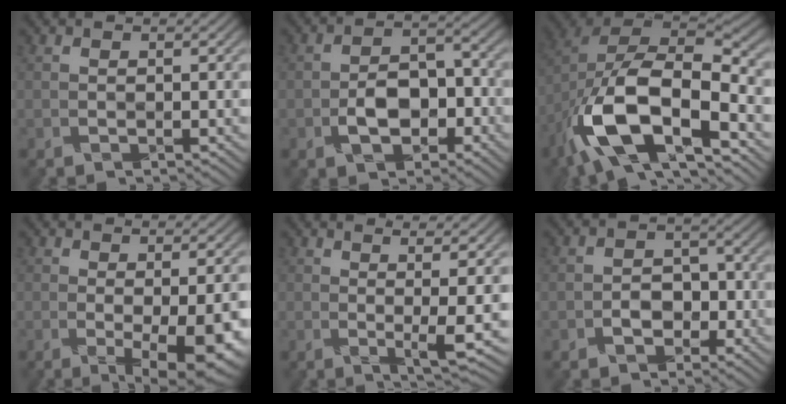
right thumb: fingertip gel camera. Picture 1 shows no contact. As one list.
[{"total": 6.0, "force": [-2.8, 3.6, 3.9], "torque": [-0.058, 0.006, -0.058]}, {"total": 15.9, "force": [-7.6, 7.4, 11.9], "torque": [-0.241, -0.018, -0.151]}, {"total": 7.6, "force": [-1.8, 1.5, 7.2], "torque": [-0.097, 0.003, -0.023]}, {"total": 4.8, "force": [0.7, -0.2, 4.8], "torque": [-0.089, 0.005, 0.015]}, {"total": 3.7, "force": [-2.0, 2.5, 1.7], "torque": [-0.017, 0.004, -0.043]}]